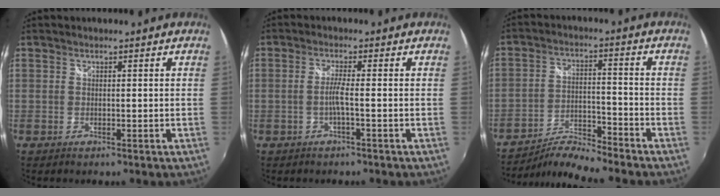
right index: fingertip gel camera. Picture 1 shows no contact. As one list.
[{"total": 2.5, "force": [-0.9, -0.6, 2.2], "torque": [-0.044, -0.002, -0.019]}, {"total": 8.1, "force": [-7.9, -0.9, 1.3], "torque": [-0.036, 0.012, -0.149]}]